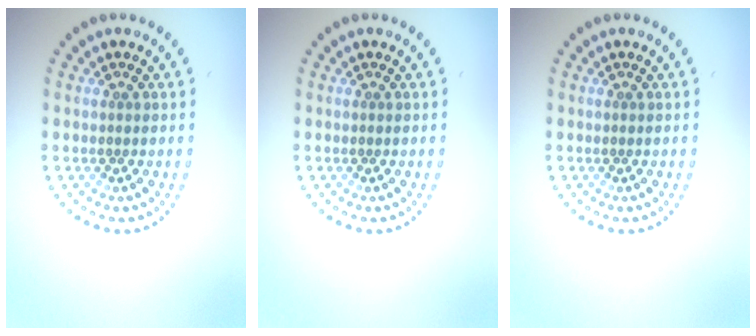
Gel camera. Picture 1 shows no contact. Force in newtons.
{"total": 0.0}
{"total": 0.0}